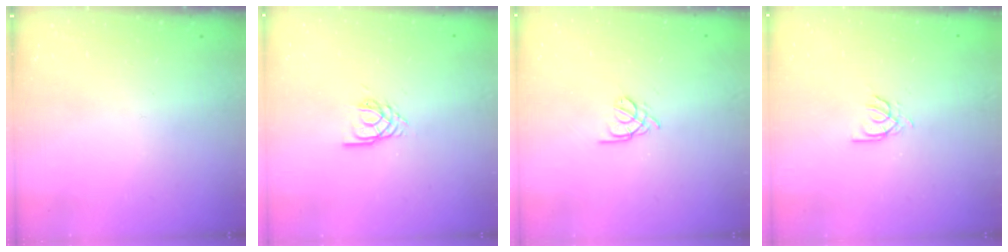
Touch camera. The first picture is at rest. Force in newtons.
{"total": 2.9, "press": 2.8, "slide": 0.4}
{"total": 1.8, "press": 1.7, "slide": 0.5}
{"total": 2.7, "press": 2.7, "slide": 0.2}